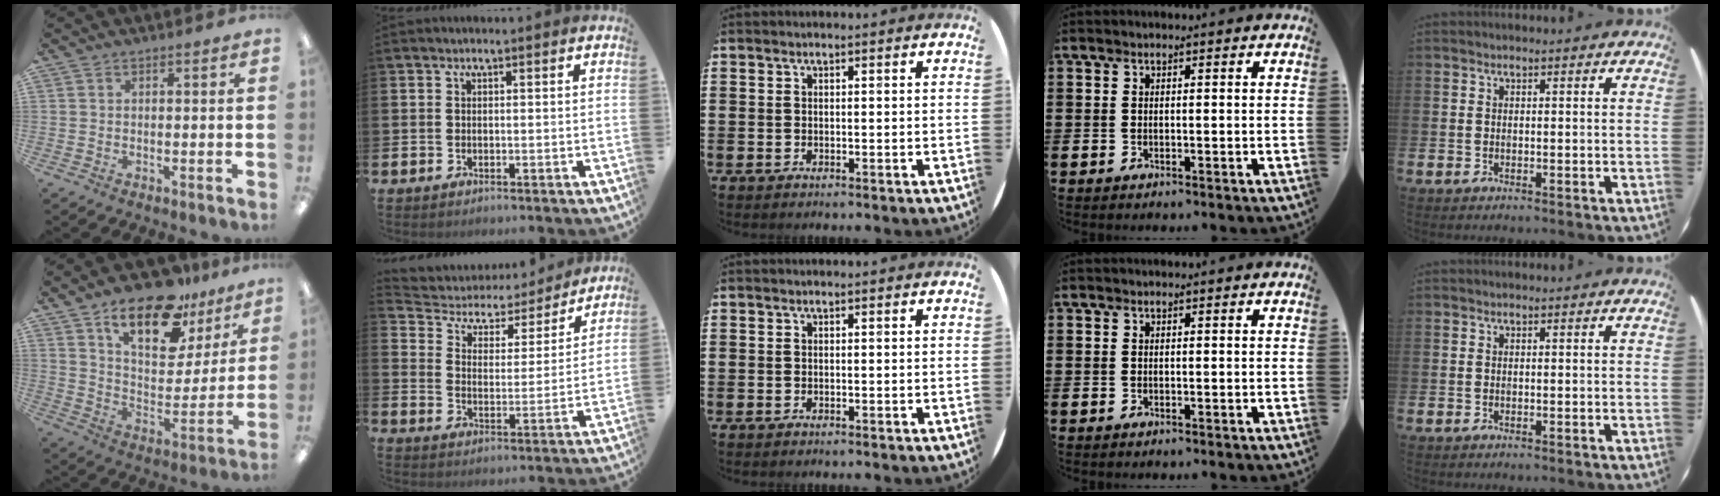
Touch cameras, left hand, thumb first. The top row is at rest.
{"thumb": {"total": 18.6, "force": [12.9, 8.2, 10.5], "torque": [-0.169, -0.073, 0.222]}, "index": {"total": 4.7, "force": [3.8, 2.5, 1.0], "torque": [-0.051, -0.028, 0.058]}}